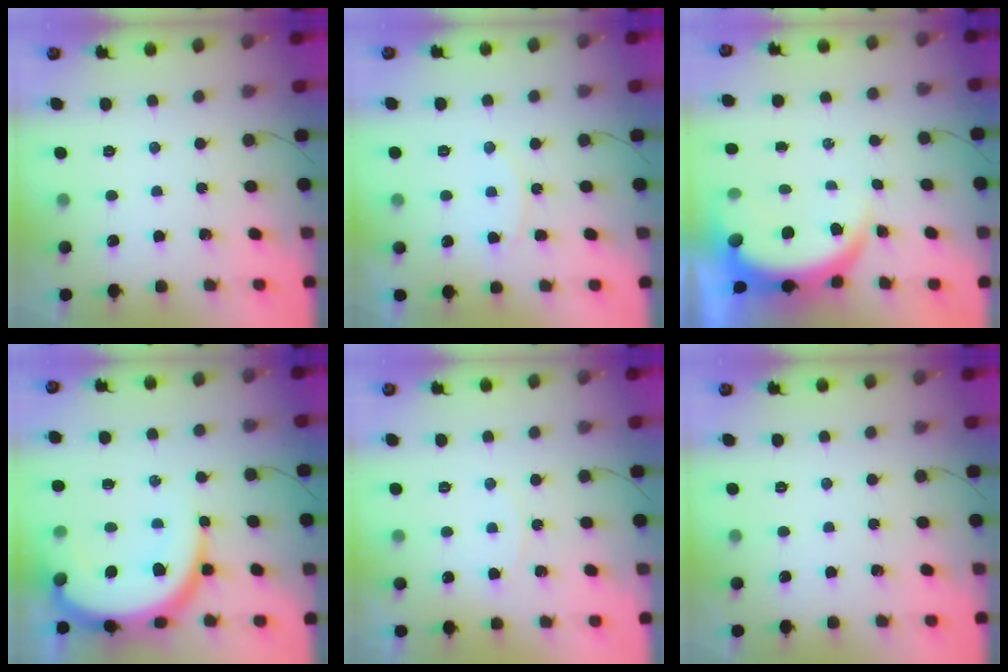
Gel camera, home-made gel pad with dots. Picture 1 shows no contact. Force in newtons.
{"total": 7.3, "press": 7.3, "slide": 0.3}
{"total": 6.9, "press": 6.8, "slide": 1.0}
{"total": 15.7, "press": 15.7, "slide": 1.6}
{"total": 3.0, "press": 3.0, "slide": 0.4}
{"total": 0.0}